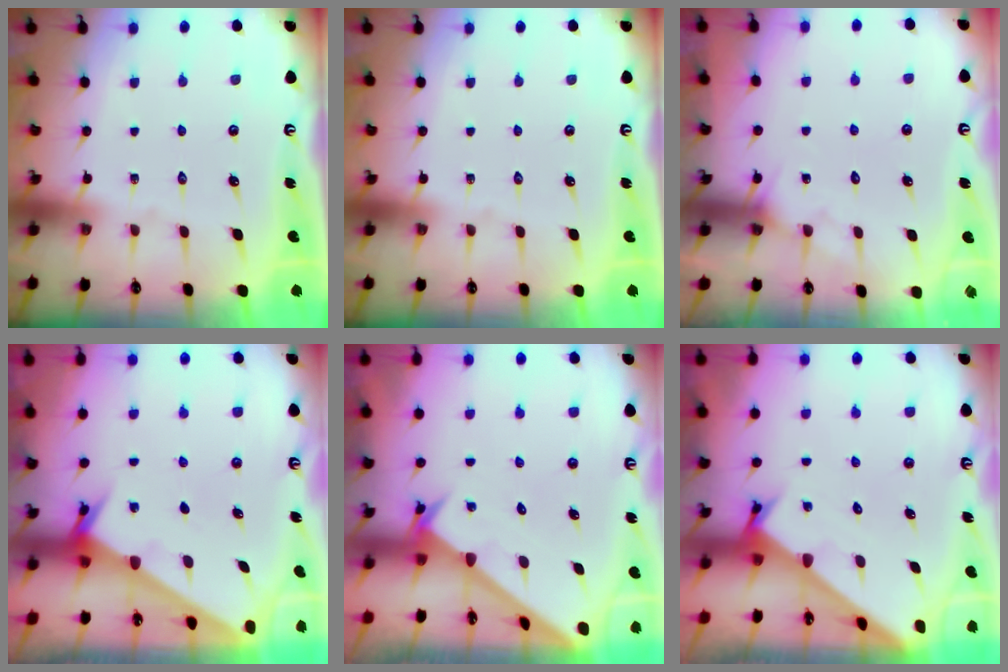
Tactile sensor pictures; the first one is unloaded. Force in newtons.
{"total": 0.0}
{"total": 5.5, "press": 5.5, "slide": 0.5}
{"total": 2.5, "press": 2.5, "slide": 0.2}
{"total": 2.2, "press": 2.2, "slide": 0.2}
{"total": 2.3, "press": 2.3, "slide": 0.2}